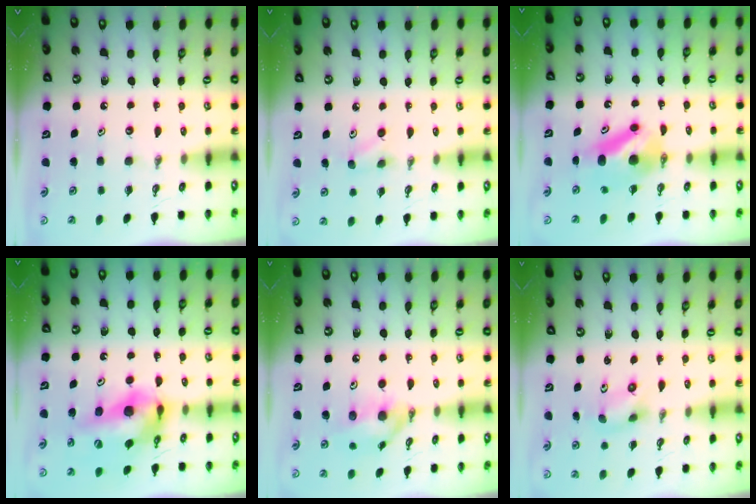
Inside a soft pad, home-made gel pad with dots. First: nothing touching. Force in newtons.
{"total": 4.2, "press": 4.1, "slide": 0.8}
{"total": 6.9, "press": 6.6, "slide": 1.9}
{"total": 14.2, "press": 14.2, "slide": 1.5}
{"total": 11.6, "press": 11.5, "slide": 1.4}
{"total": 2.9, "press": 1.1, "slide": 2.7}